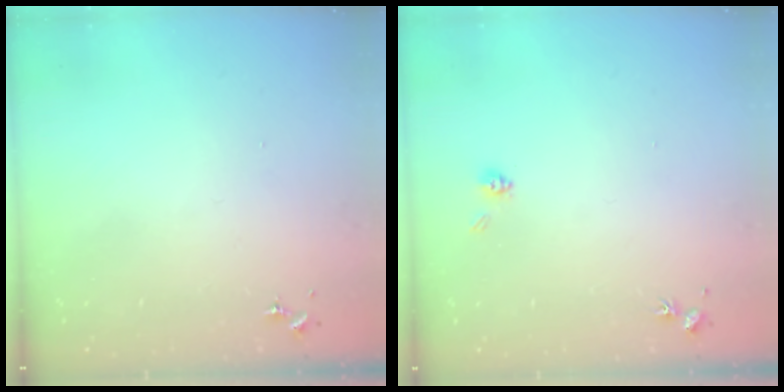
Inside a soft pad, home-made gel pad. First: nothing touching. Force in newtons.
{"total": 4.6, "press": 4.4, "slide": 1.2}